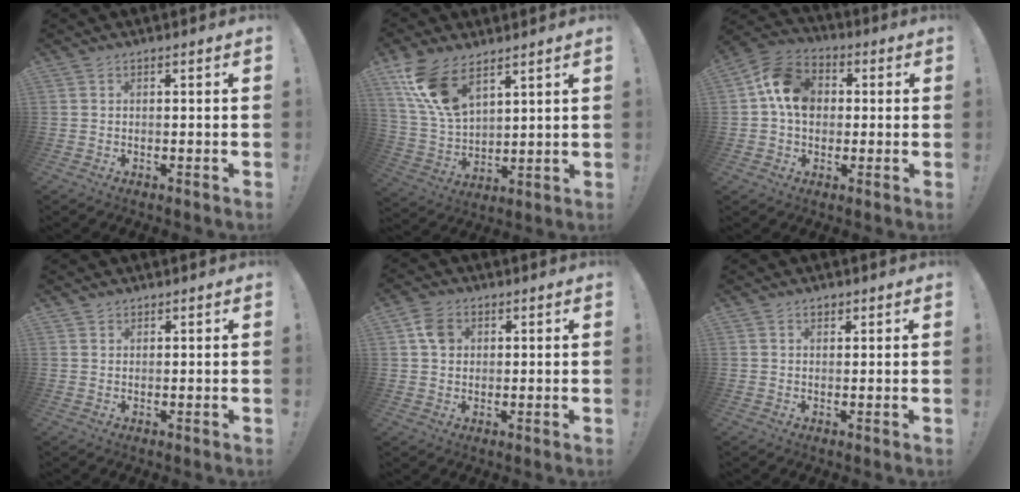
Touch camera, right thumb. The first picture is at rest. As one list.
[{"total": 14.5, "force": [9.4, 7.1, 8.4], "torque": [-0.179, -0.050, 0.178]}, {"total": 13.3, "force": [2.5, 10.6, 7.6], "torque": [-0.118, 0.008, 0.053]}, {"total": 1.2, "force": [1.0, 0.7, 0.1], "torque": [0.003, -0.003, 0.019]}, {"total": 5.5, "force": [1.8, 4.6, 2.5], "torque": [-0.033, 0.006, 0.036]}, {"total": 1.1, "force": [0.7, 0.8, 0.3], "torque": [0.007, -0.004, 0.009]}]